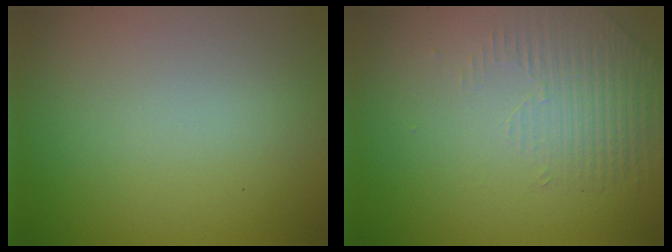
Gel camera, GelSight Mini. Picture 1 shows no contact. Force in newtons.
{"total": 1.5, "press": 0.9, "slide": 1.2}